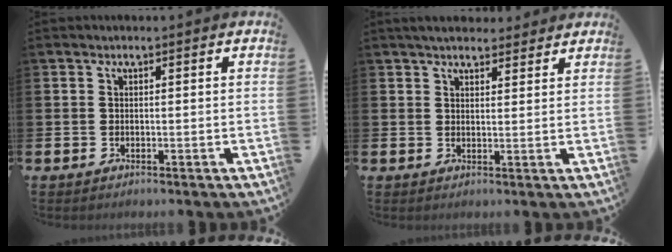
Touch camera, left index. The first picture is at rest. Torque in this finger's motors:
{"motor_torque": [0.97, -1.17, 0.27, 0.16]}